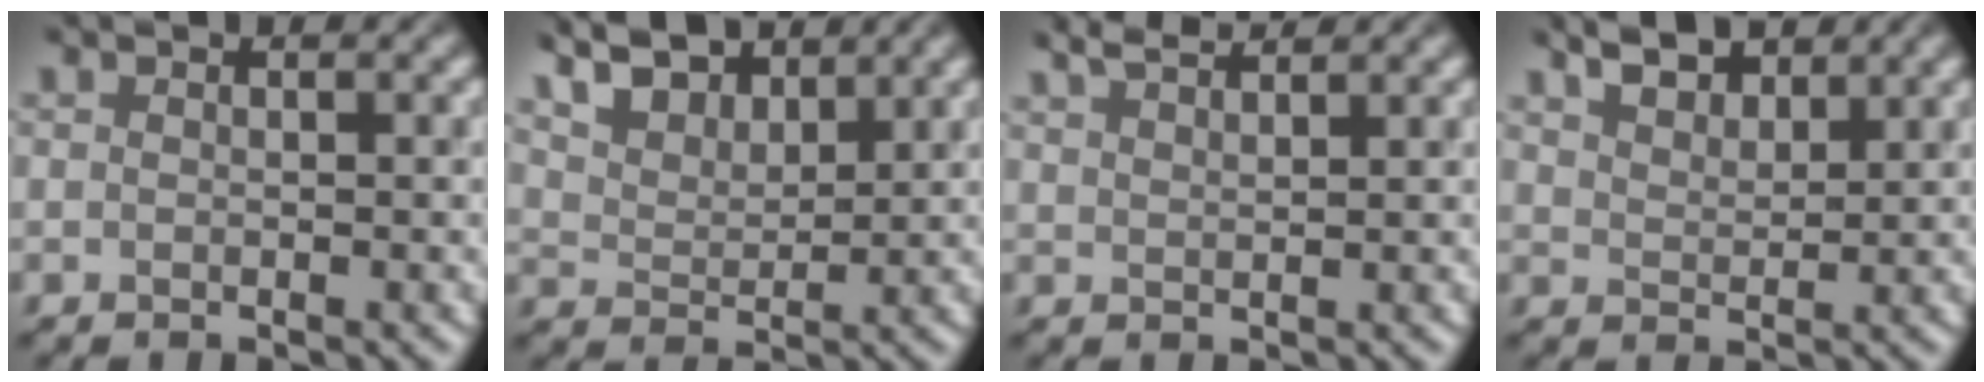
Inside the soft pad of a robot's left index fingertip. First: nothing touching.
{"total": 6.2, "force": [5.3, 2.3, 2.2], "torque": [-0.060, 0.015, 0.087]}
{"total": 2.9, "force": [2.7, 0.3, 0.9], "torque": [-0.004, 0.010, 0.044]}
{"total": 3.7, "force": [3.4, 1.0, 1.1], "torque": [-0.016, 0.005, 0.058]}